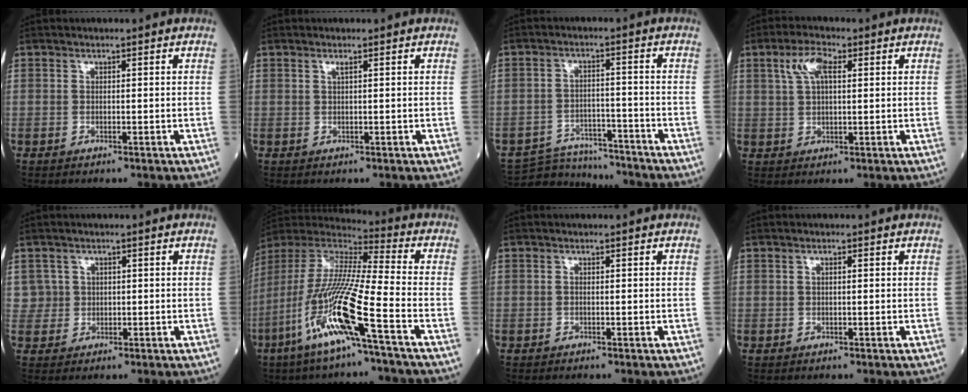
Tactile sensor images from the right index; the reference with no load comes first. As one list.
[{"total": 0.6, "force": [0.3, -0.1, 0.5], "torque": [-0.015, -0.001, 0.008]}, {"total": 9.9, "force": [-9.6, 2.3, 0.4], "torque": [-0.001, 0.015, -0.147]}, {"total": 5.2, "force": [2.2, 1.9, 4.4], "torque": [-0.093, 0.015, 0.043]}, {"total": 2.4, "force": [0.7, 2.3, -0.4], "torque": [0.023, 0.006, 0.008]}, {"total": 17.9, "force": [-7.7, 0.1, 16.2], "torque": [-0.351, -0.030, -0.158]}, {"total": 0.0}, {"total": 0.6, "force": [0.1, 0.1, 0.6], "torque": [-0.012, 0.002, 0.002]}]